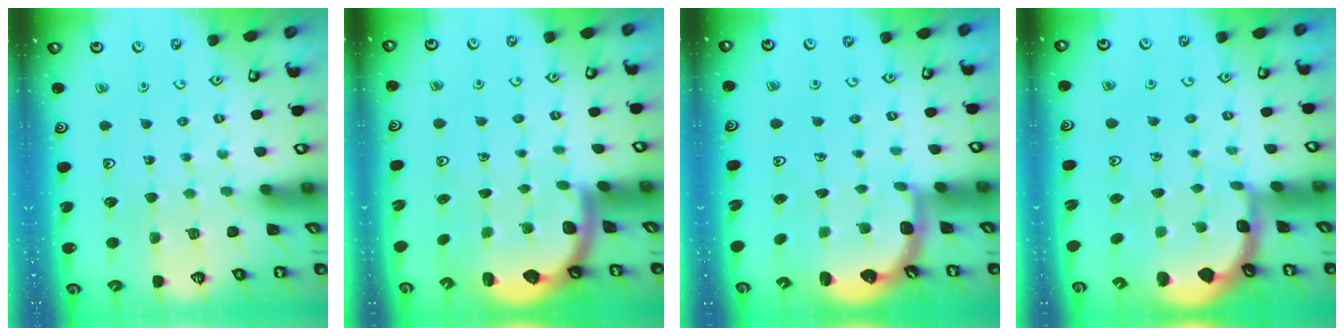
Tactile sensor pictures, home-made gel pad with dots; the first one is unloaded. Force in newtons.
{"total": 2.3, "press": 2.3, "slide": 0.4}
{"total": 2.5, "press": 2.1, "slide": 1.3}
{"total": 1.8, "press": 1.8, "slide": 0.3}